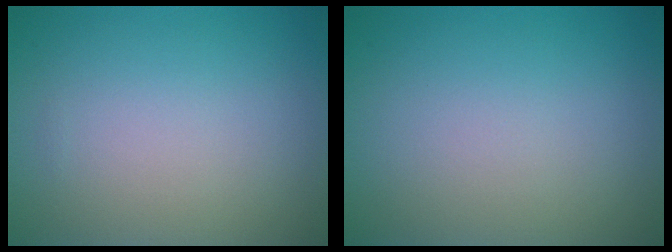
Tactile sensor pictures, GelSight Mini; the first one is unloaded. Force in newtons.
{"total": 0.0}